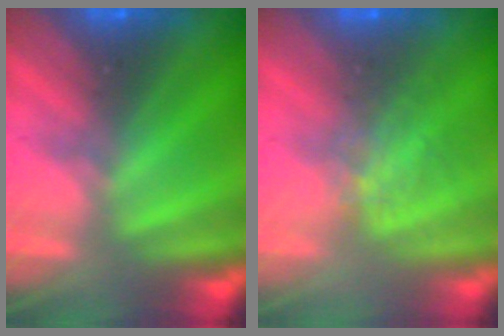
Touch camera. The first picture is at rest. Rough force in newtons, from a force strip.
{"total": 1.2}